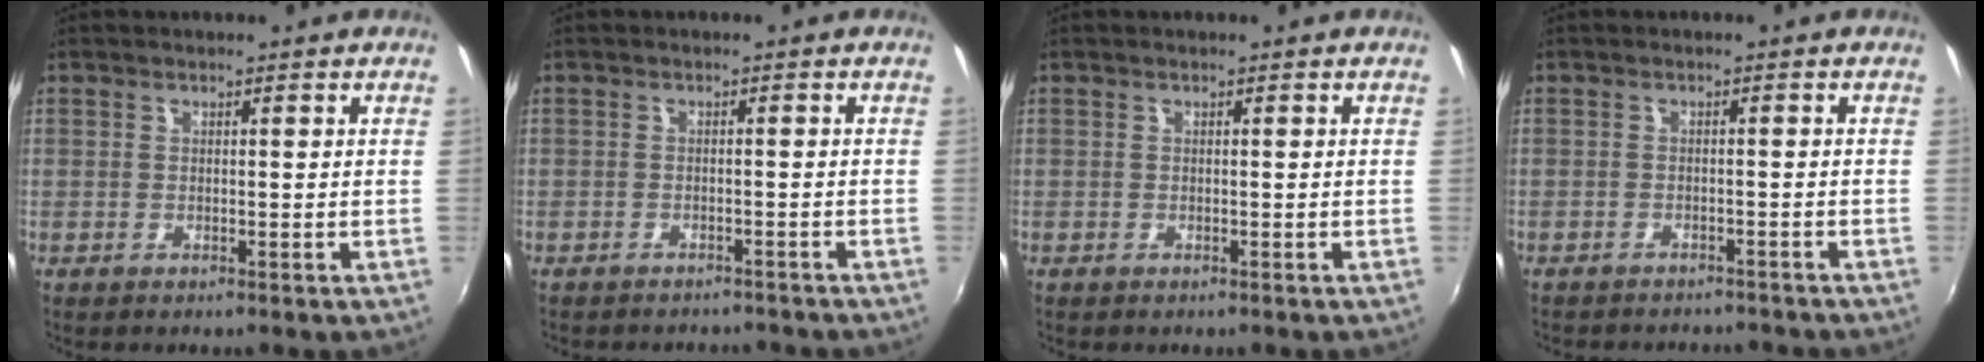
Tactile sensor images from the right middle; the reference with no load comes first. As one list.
[{"total": 5.7, "force": [-5.1, 1.9, 1.5], "torque": [-0.040, -0.005, -0.067]}, {"total": 0.0}, {"total": 7.7, "force": [-7.0, 2.2, 2.4], "torque": [-0.059, -0.009, -0.091]}]